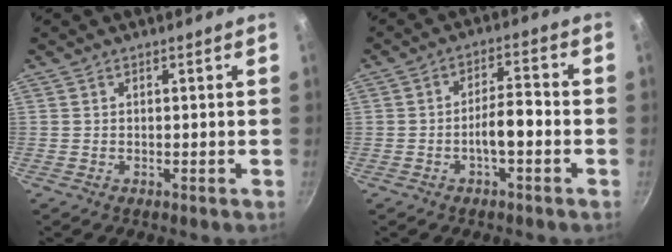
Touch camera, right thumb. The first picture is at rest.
{"total": 5.5, "force": [-2.0, 1.8, 4.8], "torque": [-0.073, 0.032, -0.036]}